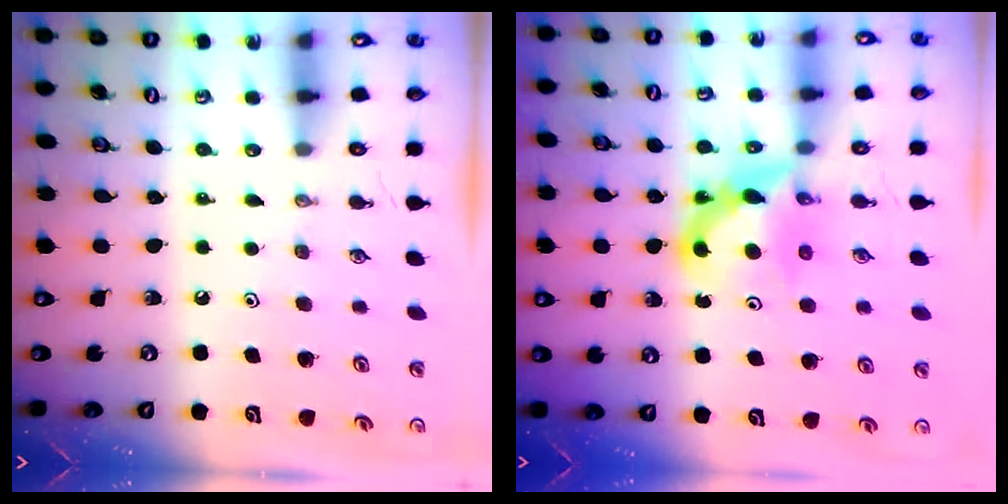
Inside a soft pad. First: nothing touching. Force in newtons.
{"total": 7.4, "press": 7.4, "slide": 0.6}